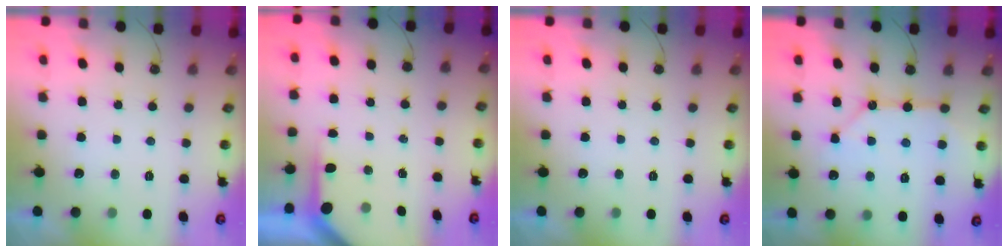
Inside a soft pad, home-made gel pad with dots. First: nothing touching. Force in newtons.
{"total": 3.7, "press": 3.7, "slide": 0.3}
{"total": 0.0}
{"total": 10.5, "press": 10.5, "slide": 1.2}